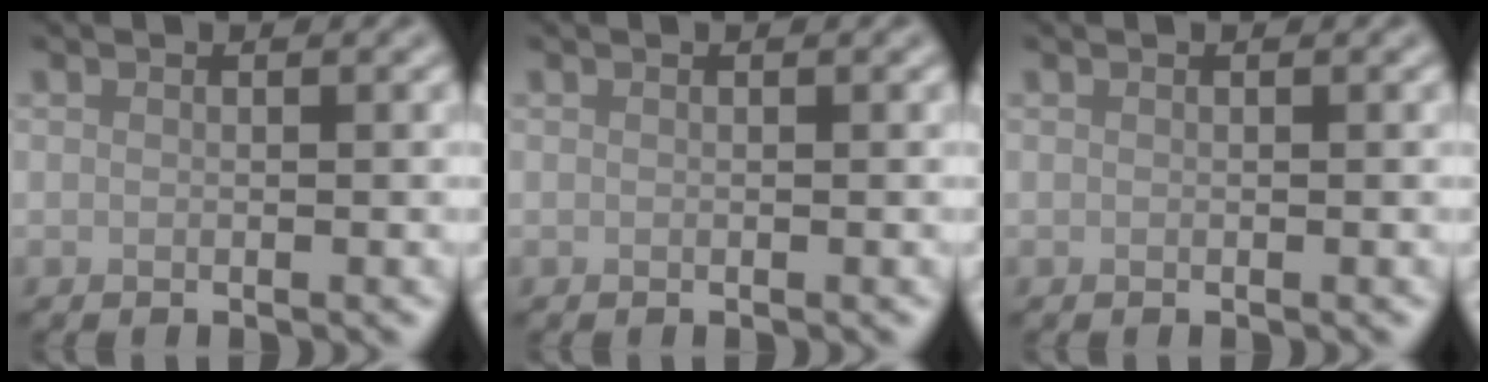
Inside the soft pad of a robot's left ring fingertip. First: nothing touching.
{"total": 0.0}
{"total": 0.0}